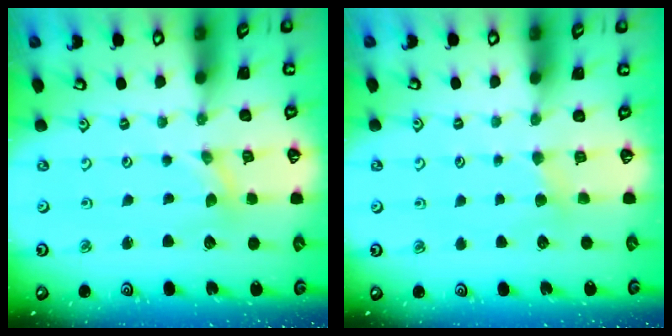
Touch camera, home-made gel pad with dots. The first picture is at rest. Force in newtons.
{"total": 2.3, "press": 2.2, "slide": 0.4}